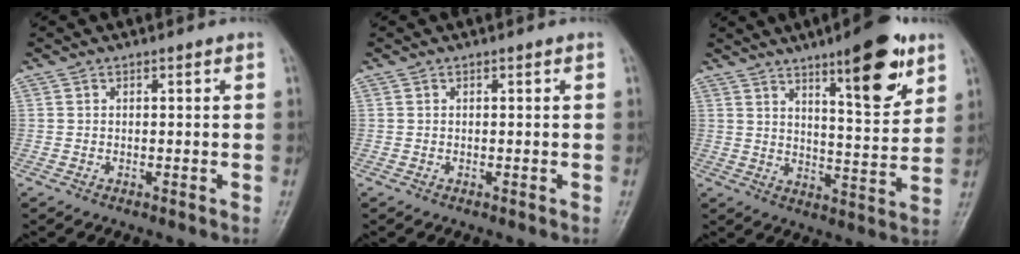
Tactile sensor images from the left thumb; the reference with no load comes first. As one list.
[{"total": 0.0}, {"total": 14.2, "force": [8.2, 3.5, 11.0], "torque": [-0.136, -0.048, 0.121]}]